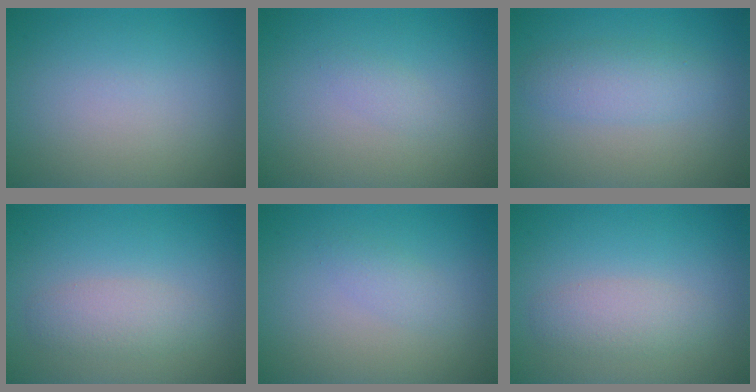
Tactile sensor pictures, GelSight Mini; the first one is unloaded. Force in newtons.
{"total": 0.8, "press": 0.8, "slide": 0.1}
{"total": 2.8, "press": 2.8, "slide": 0.1}
{"total": 2.3, "press": 2.3, "slide": 0.1}
{"total": 1.2, "press": 1.2, "slide": 0.1}
{"total": 2.3, "press": 2.3, "slide": 0.1}